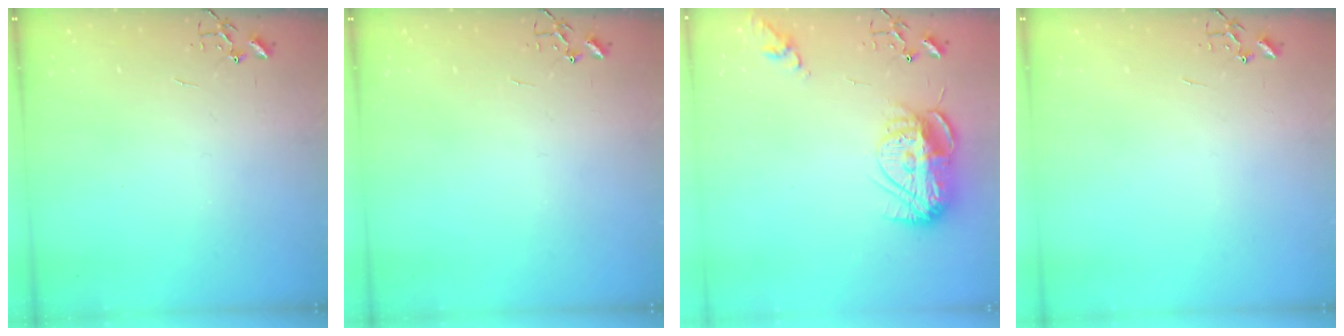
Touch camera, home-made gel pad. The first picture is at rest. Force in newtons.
{"total": 0.0}
{"total": 15.5, "press": 15.4, "slide": 1.4}
{"total": 0.0}